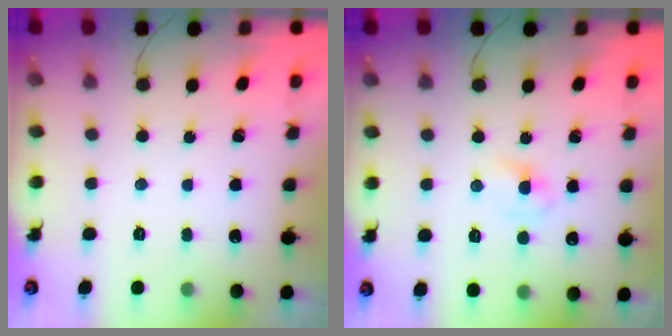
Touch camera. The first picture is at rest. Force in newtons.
{"total": 2.7, "press": 2.5, "slide": 1.0}